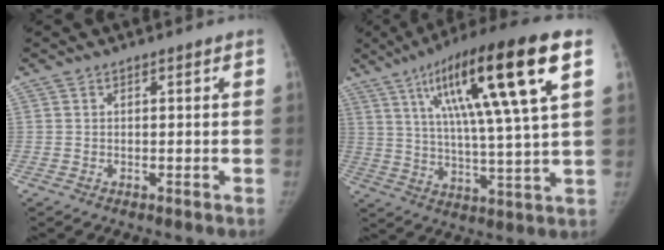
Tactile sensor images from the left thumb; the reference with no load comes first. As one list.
[{"total": 23.0, "force": [9.5, 3.4, 20.7], "torque": [-0.339, -0.009, 0.147]}]